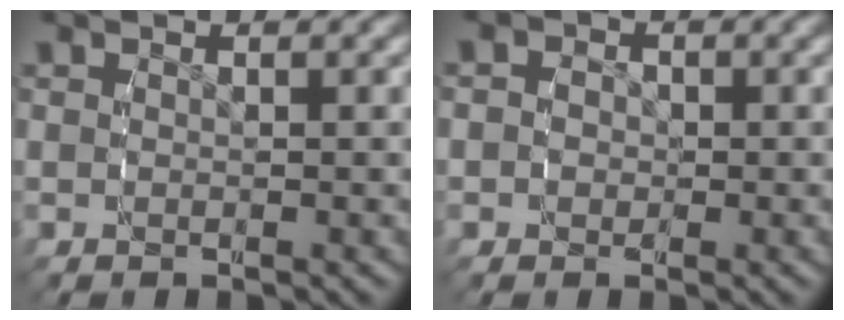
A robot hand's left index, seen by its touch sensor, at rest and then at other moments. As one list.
[{"total": 2.1, "force": [-0.2, 2.0, 0.6], "torque": [-0.015, -0.004, -0.008]}]